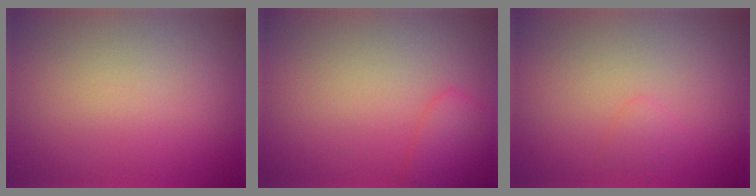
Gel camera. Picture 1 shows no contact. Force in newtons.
{"total": 2.3, "press": 2.2, "slide": 0.2}
{"total": 0.7, "press": 0.7, "slide": 0.1}